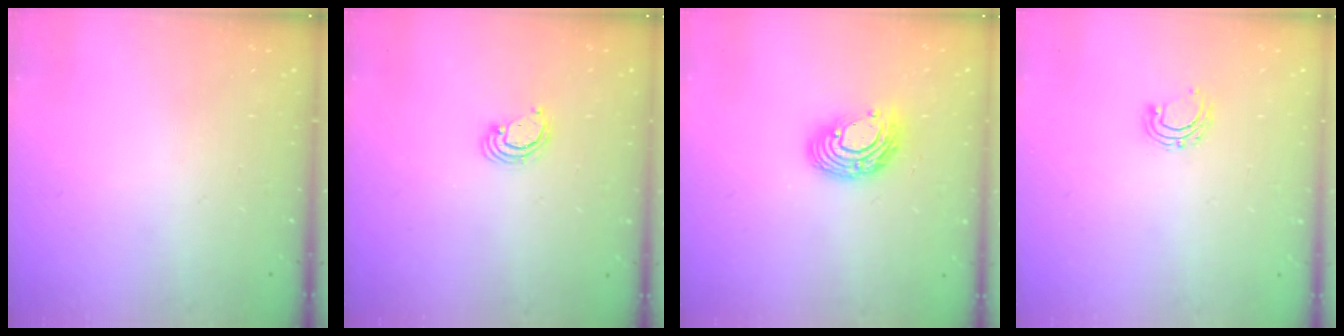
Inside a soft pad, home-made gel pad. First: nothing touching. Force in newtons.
{"total": 2.5, "press": 2.5, "slide": 0.2}
{"total": 11.3, "press": 11.2, "slide": 1.1}
{"total": 5.5, "press": 5.4, "slide": 1.1}